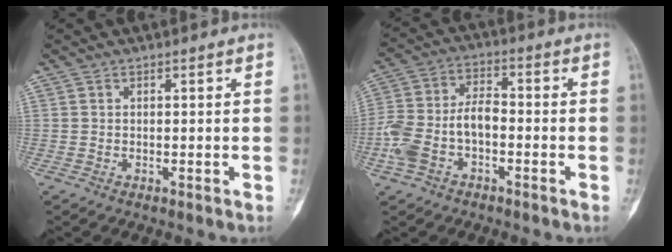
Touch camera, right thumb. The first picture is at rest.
{"total": 11.2, "force": [-3.0, 6.5, 8.5], "torque": [-0.184, 0.038, -0.062]}